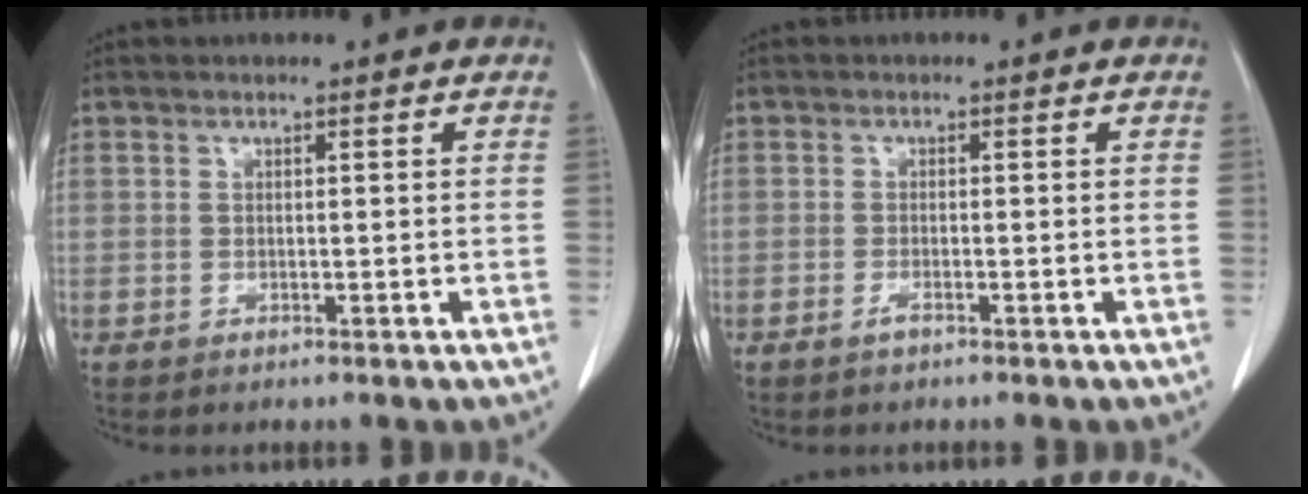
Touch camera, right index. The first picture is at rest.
{"total": 1.1, "force": [-0.8, 0.2, 0.7], "torque": [-0.016, 0.000, -0.014]}